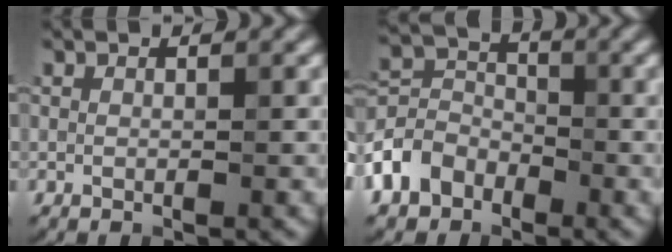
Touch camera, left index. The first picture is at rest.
{"total": 4.7, "force": [-2.8, 3.4, 1.7], "torque": [-0.038, 0.010, -0.072]}